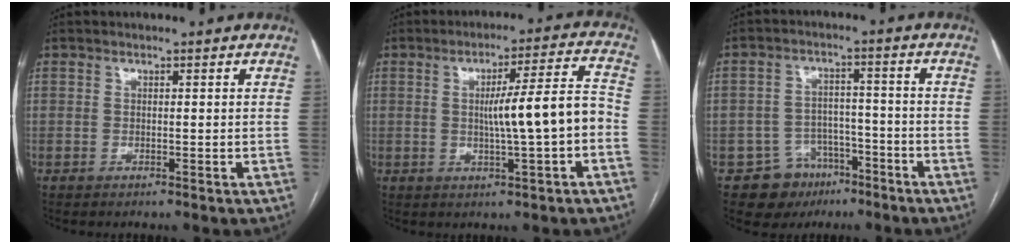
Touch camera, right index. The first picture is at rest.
{"total": 9.6, "force": [-1.3, 0.1, 9.5], "torque": [-0.142, 0.014, -0.019]}
{"total": 7.9, "force": [-4.8, 6.2, 1.3], "torque": [-0.015, 0.016, -0.066]}